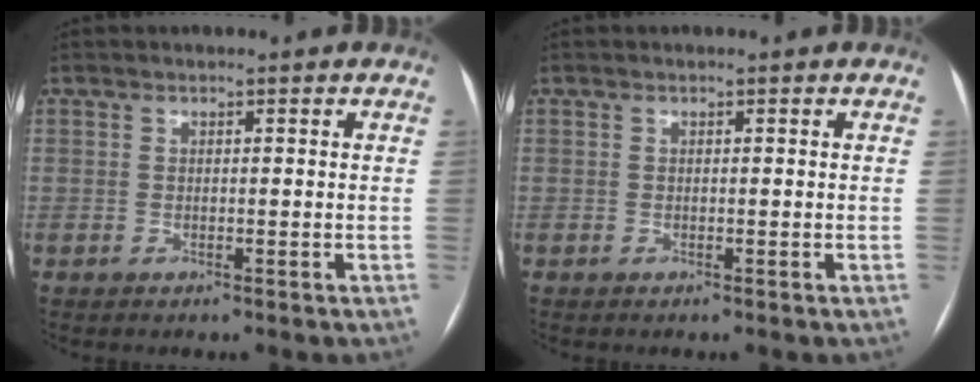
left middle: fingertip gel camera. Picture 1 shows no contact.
{"total": 0.0}